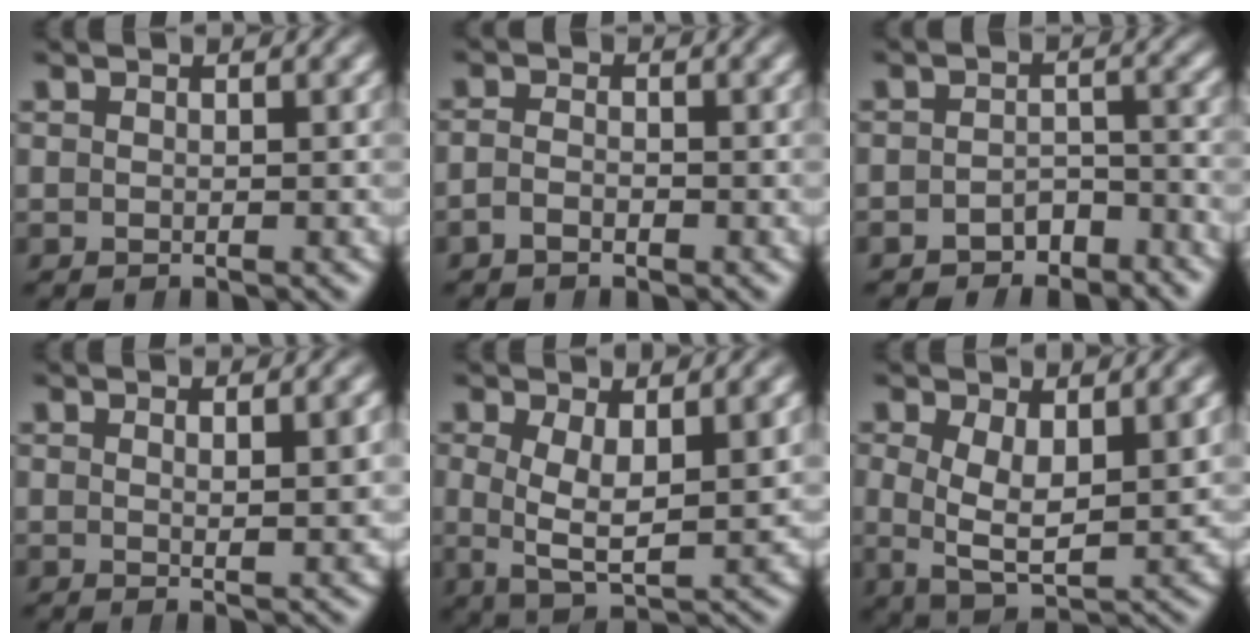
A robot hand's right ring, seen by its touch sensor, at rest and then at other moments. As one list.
[{"total": 1.5, "force": [-1.3, 0.6, 0.6], "torque": [-0.014, -0.011, -0.023]}, {"total": 3.1, "force": [-2.6, 1.6, 0.7], "torque": [-0.001, -0.008, -0.046]}, {"total": 2.0, "force": [0.5, -0.3, 1.9], "torque": [-0.023, -0.008, 0.010]}, {"total": 5.5, "force": [-0.1, 3.3, 4.4], "torque": [-0.093, -0.029, 0.009]}, {"total": 6.0, "force": [-0.2, 4.1, 4.4], "torque": [-0.098, -0.034, 0.008]}]